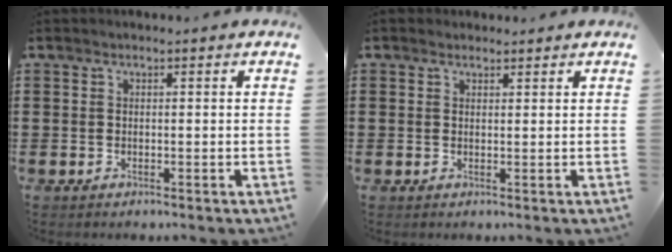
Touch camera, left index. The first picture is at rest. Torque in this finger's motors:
{"motor_torque": [1.05, -1.09, -0.47, -0.18]}